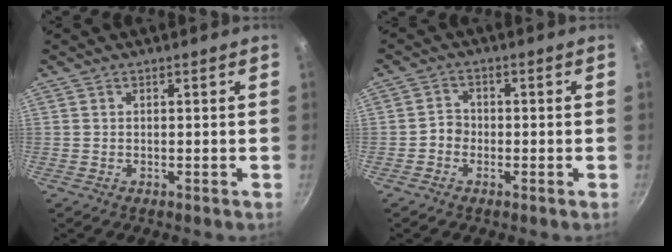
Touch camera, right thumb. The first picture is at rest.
{"total": 2.7, "force": [-1.1, 2.3, 1.0], "torque": [0.001, 0.017, -0.024]}